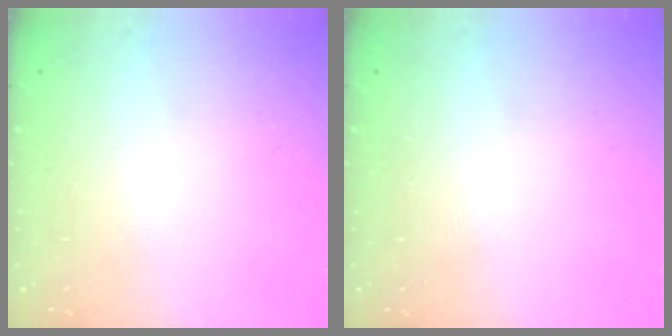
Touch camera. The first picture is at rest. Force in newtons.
{"total": 0.0}